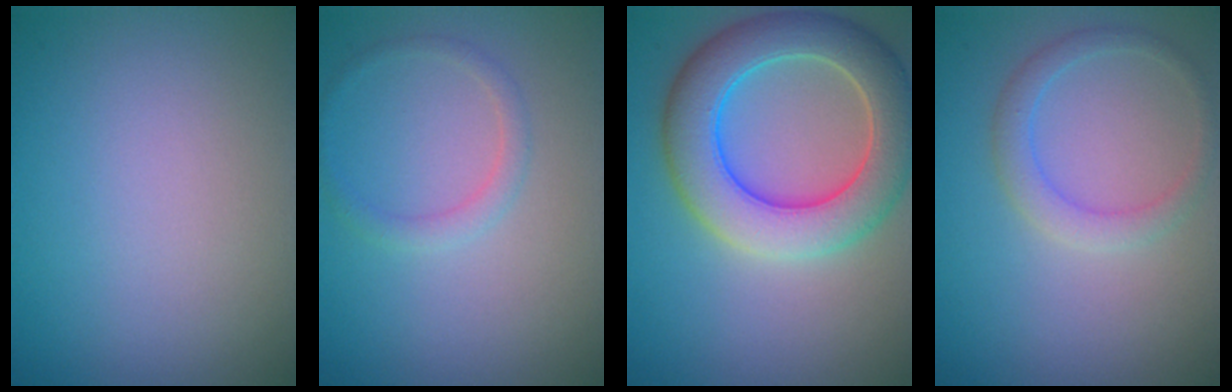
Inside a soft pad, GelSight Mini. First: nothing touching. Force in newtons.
{"total": 1.3, "press": 1.3, "slide": 0.1}
{"total": 7.8, "press": 7.8, "slide": 0.4}
{"total": 2.2, "press": 2.2, "slide": 0.2}